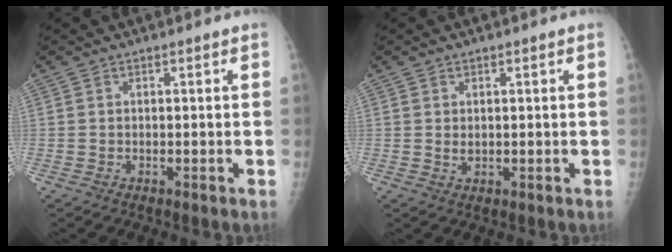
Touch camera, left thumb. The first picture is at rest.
{"total": 1.4, "force": [0.3, 0.8, 1.0], "torque": [-0.014, -0.001, 0.009]}